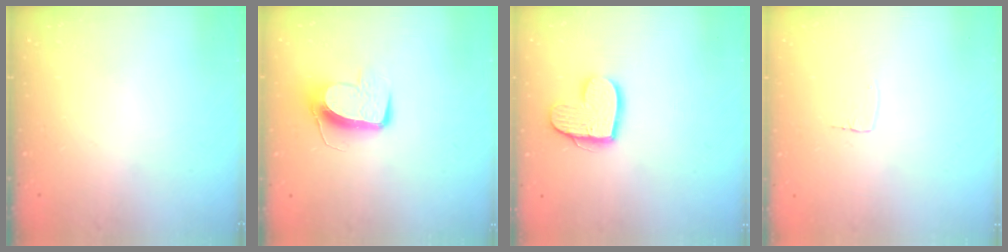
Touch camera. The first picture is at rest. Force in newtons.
{"total": 10.5, "press": 10.5, "slide": 0.8}
{"total": 11.5, "press": 11.5, "slide": 0.6}
{"total": 2.6, "press": 2.6, "slide": 0.1}